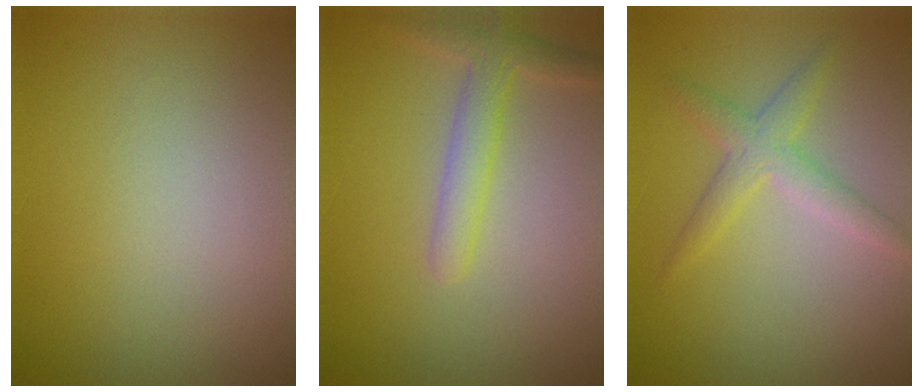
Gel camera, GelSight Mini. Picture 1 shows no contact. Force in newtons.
{"total": 2.6, "press": 2.6, "slide": 0.2}
{"total": 2.5, "press": 2.5, "slide": 0.2}